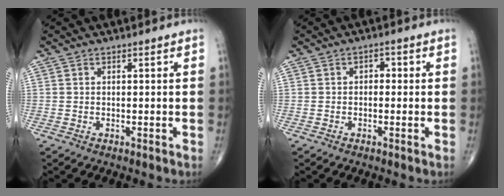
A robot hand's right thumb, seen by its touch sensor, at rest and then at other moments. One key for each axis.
{"total": 1.8, "fx": 0.0, "fy": 1.3, "fz": 1.2, "tx": 0.001, "ty": 0.008, "tz": -0.008}